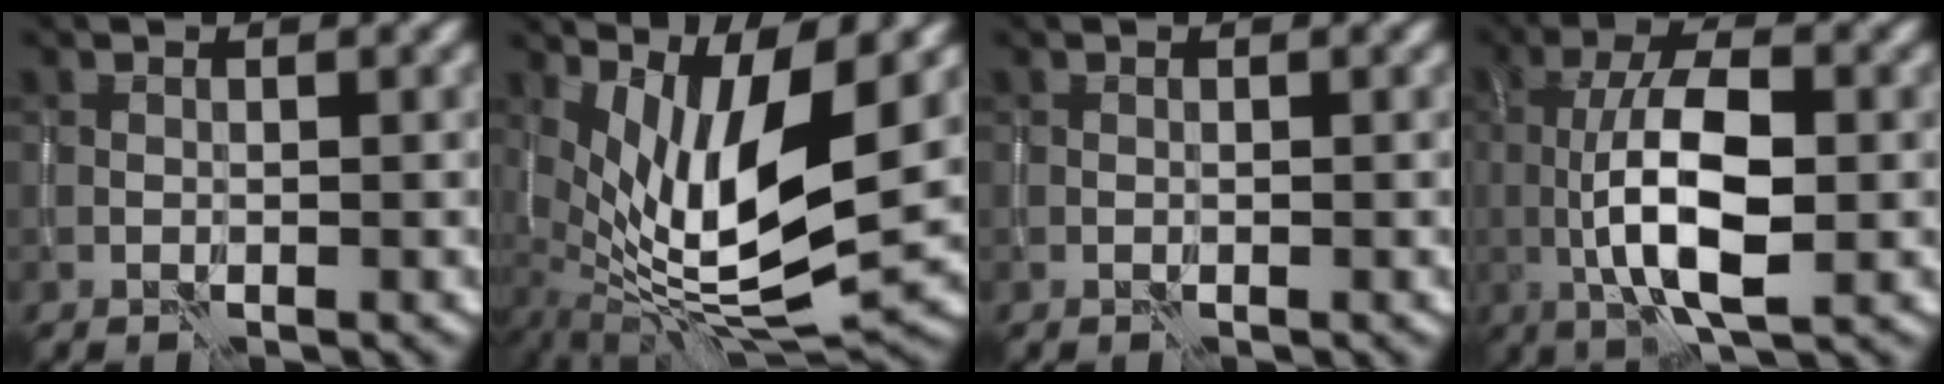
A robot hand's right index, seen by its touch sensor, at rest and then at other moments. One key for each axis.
{"total": 10.7, "fx": 1.5, "fy": 3.0, "fz": 10.2, "tx": -0.195, "ty": -0.014, "tz": 0.034}
{"total": 0.0}
{"total": 8.4, "fx": -0.7, "fy": 3.1, "fz": 7.8, "tx": -0.149, "ty": 0.006, "tz": -0.015}